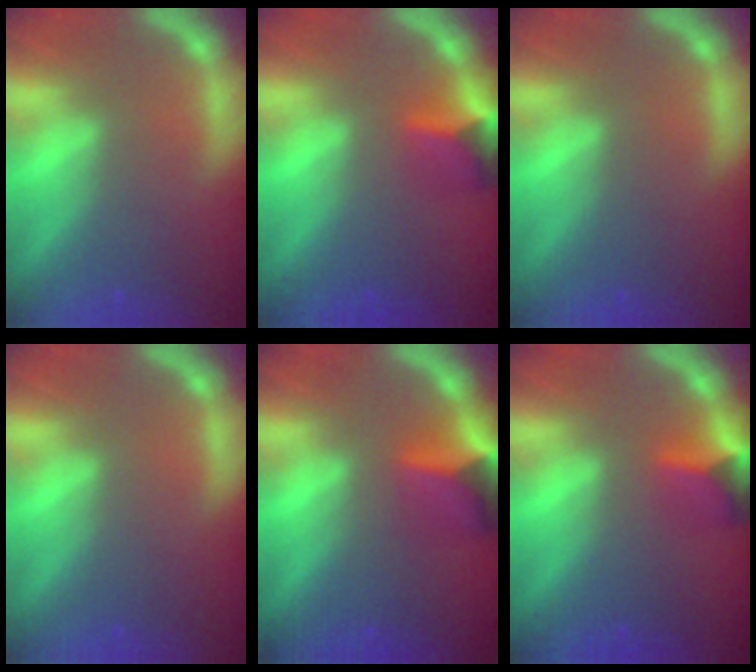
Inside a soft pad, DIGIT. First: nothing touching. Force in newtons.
{"total": 3.9}
{"total": 0.0}
{"total": 0.0}
{"total": 5.4}
{"total": 3.9}